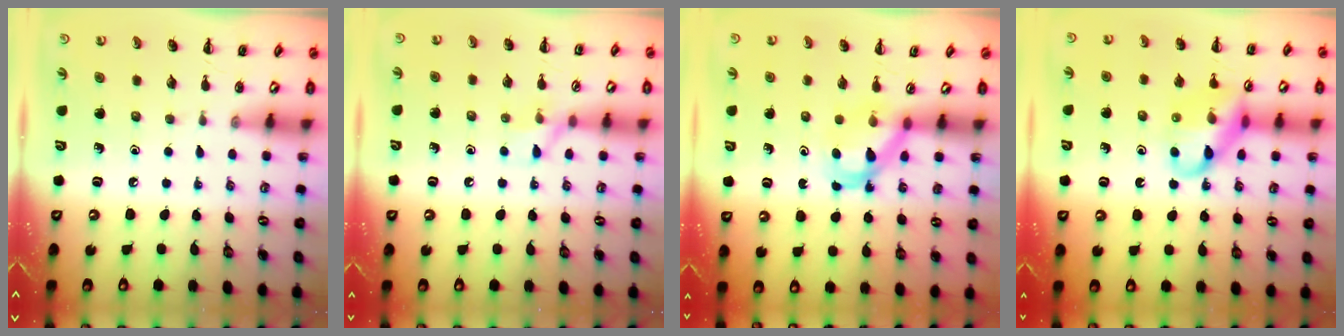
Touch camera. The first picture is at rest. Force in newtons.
{"total": 6.1, "press": 6.1, "slide": 1.0}
{"total": 5.0, "press": 5.0, "slide": 0.7}
{"total": 14.1, "press": 14.0, "slide": 1.8}